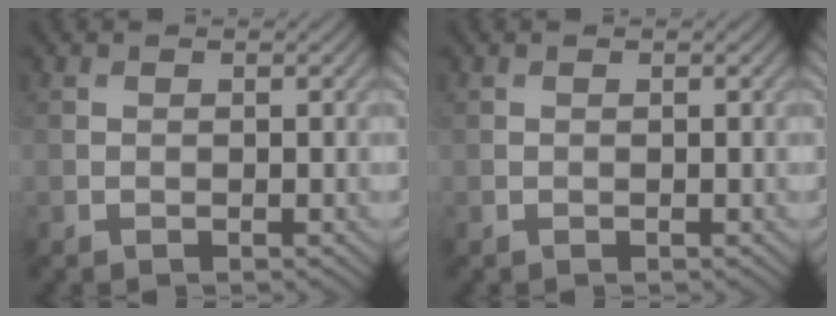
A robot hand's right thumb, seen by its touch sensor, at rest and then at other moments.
{"total": 0.0}